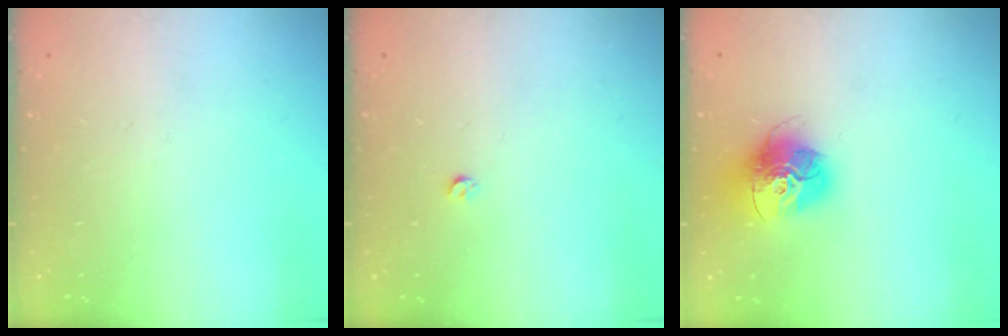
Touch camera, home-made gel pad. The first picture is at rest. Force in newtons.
{"total": 2.8, "press": 2.8, "slide": 0.5}
{"total": 15.6, "press": 15.5, "slide": 1.4}